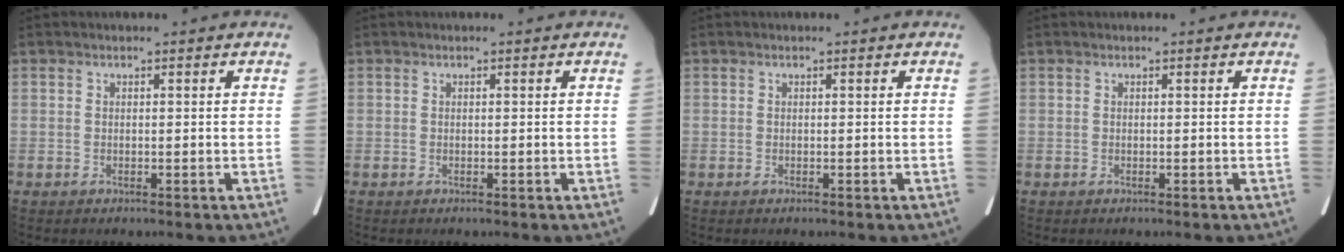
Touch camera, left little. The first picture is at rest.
{"total": 0.0}
{"total": 0.0}
{"total": 0.0}